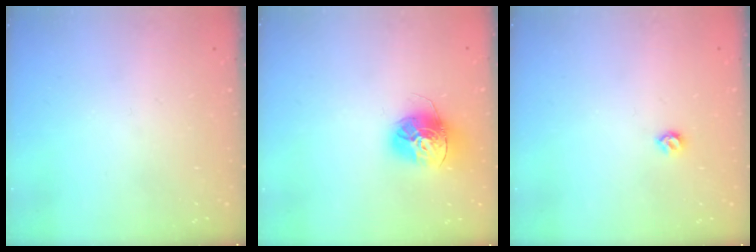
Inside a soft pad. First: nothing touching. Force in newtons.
{"total": 14.8, "press": 14.7, "slide": 1.4}
{"total": 4.9, "press": 4.8, "slide": 0.8}